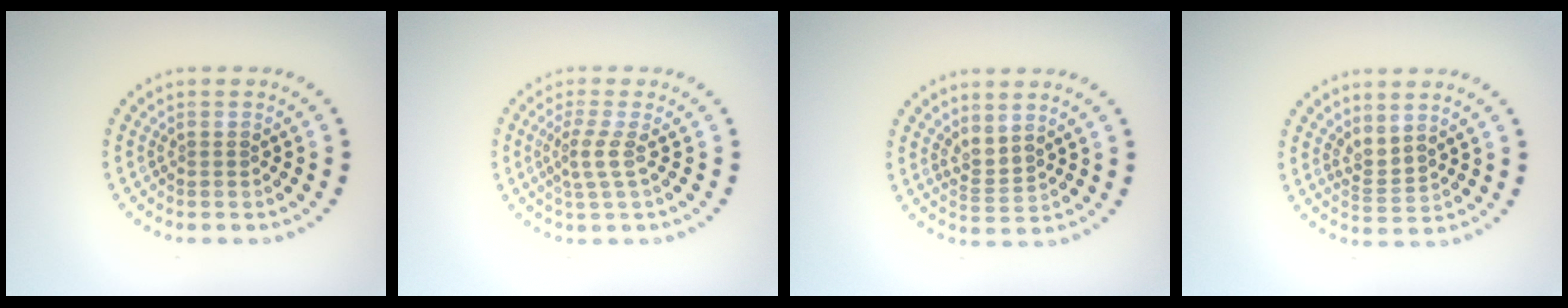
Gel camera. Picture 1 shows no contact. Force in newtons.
{"total": 2.2, "press": 1.5, "slide": 1.6}
{"total": 2.0, "press": 1.4, "slide": 1.5}
{"total": 2.1, "press": 1.4, "slide": 1.6}